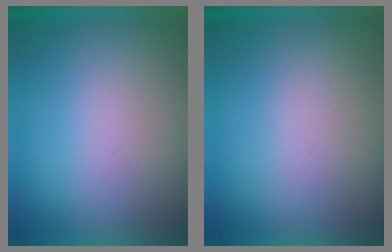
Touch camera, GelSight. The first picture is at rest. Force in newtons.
{"total": 3.5}